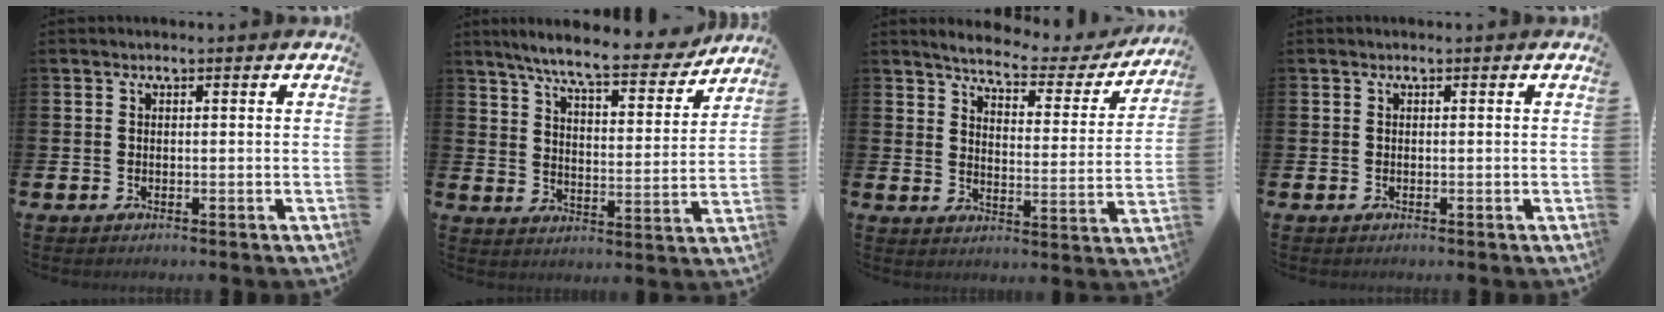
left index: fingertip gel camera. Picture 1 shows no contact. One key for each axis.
{"total": 8.3, "fx": 7.5, "fy": 0.9, "fz": 3.6, "tx": -0.089, "ty": -0.046, "tz": 0.125}
{"total": 5.3, "fx": 4.9, "fy": 1.0, "fz": 1.8, "tx": -0.053, "ty": -0.038, "tz": 0.076}
{"total": 0.0}